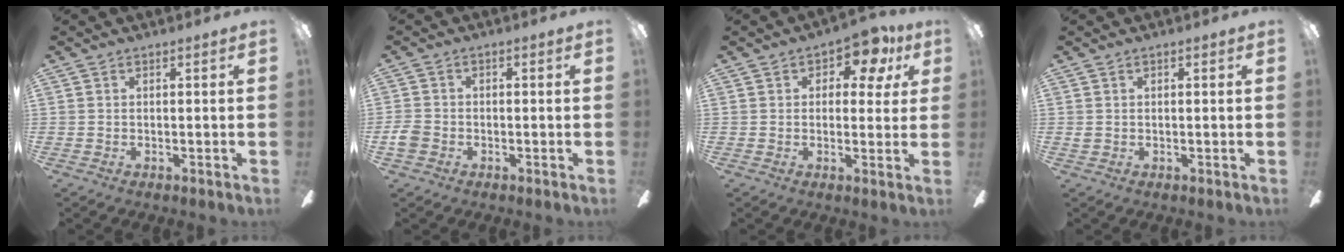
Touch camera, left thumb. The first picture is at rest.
{"total": 3.5, "force": [-1.4, 2.7, 1.8], "torque": [-0.039, 0.007, -0.027]}
{"total": 8.3, "force": [4.1, 4.6, 5.5], "torque": [-0.060, -0.012, 0.065]}
{"total": 0.8, "force": [0.2, 0.6, 0.4], "torque": [-0.008, 0.007, 0.002]}